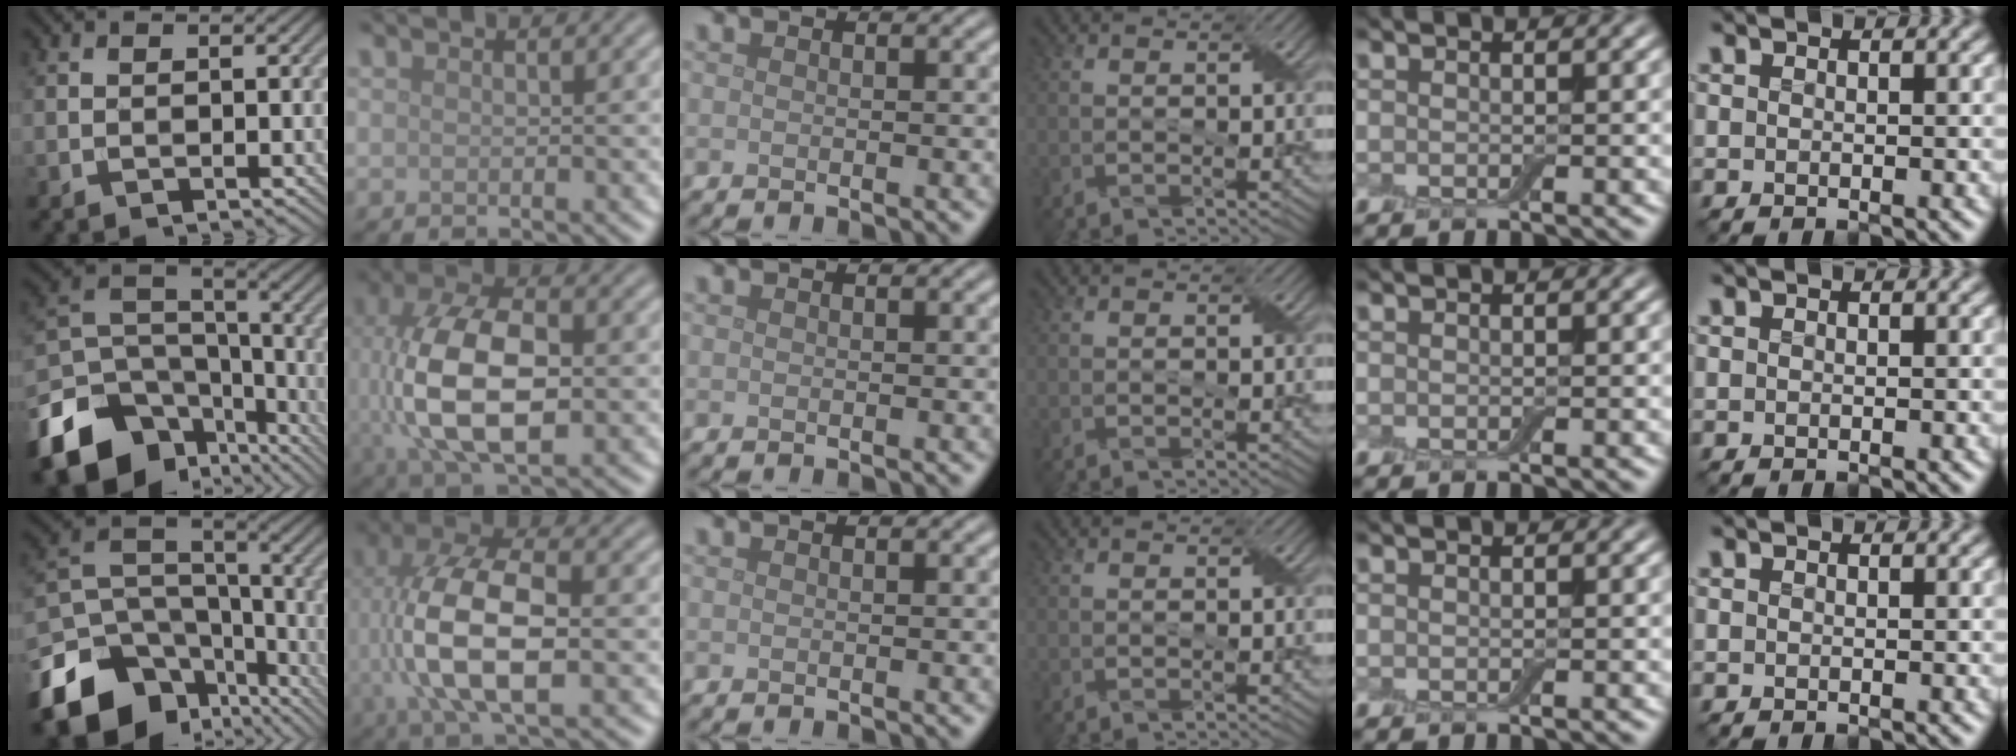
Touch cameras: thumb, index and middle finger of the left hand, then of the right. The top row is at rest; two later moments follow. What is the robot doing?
{"motion": "peel", "object": "small bumper sticker"}